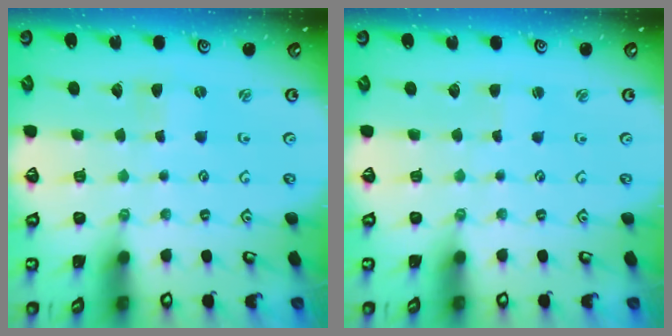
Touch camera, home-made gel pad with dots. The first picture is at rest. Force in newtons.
{"total": 0.9, "press": 0.9, "slide": 0.2}